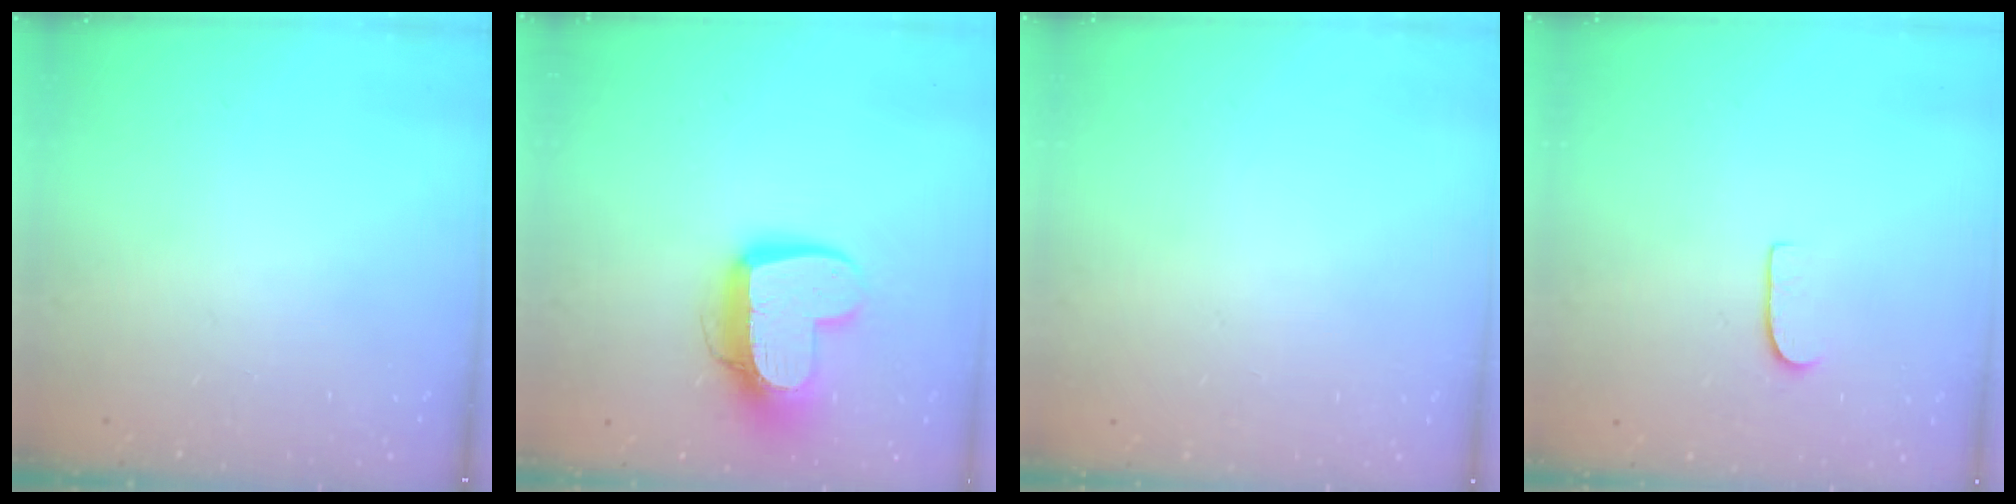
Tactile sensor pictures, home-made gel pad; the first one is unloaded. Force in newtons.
{"total": 14.1, "press": 14.0, "slide": 1.2}
{"total": 0.0}
{"total": 6.1, "press": 6.1, "slide": 0.5}